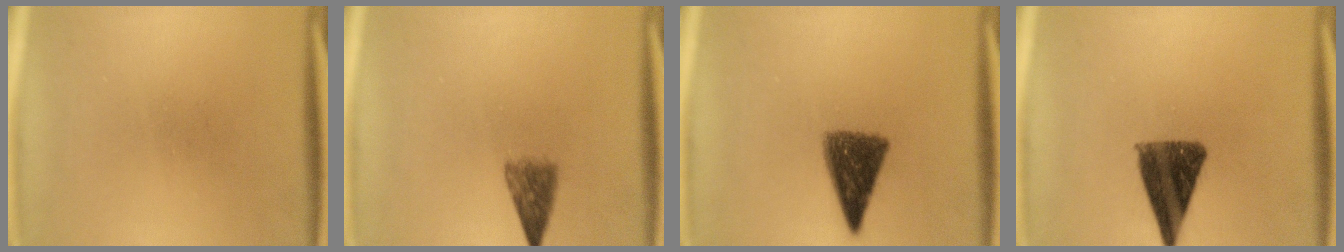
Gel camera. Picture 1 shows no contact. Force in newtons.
{"total": 3.5}
{"total": 9.0}
{"total": 10.8}